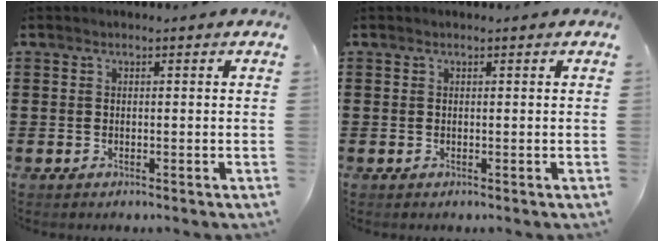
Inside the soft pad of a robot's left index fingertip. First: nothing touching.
{"total": 0.0}